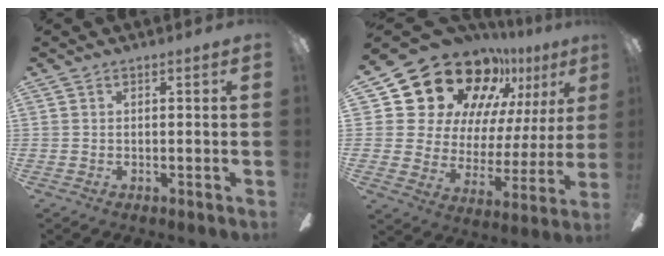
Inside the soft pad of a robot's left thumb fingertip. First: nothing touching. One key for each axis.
{"total": 22.9, "fx": 16.5, "fy": 12.9, "fz": 9.2, "tx": -0.163, "ty": -0.122, "tz": 0.318}